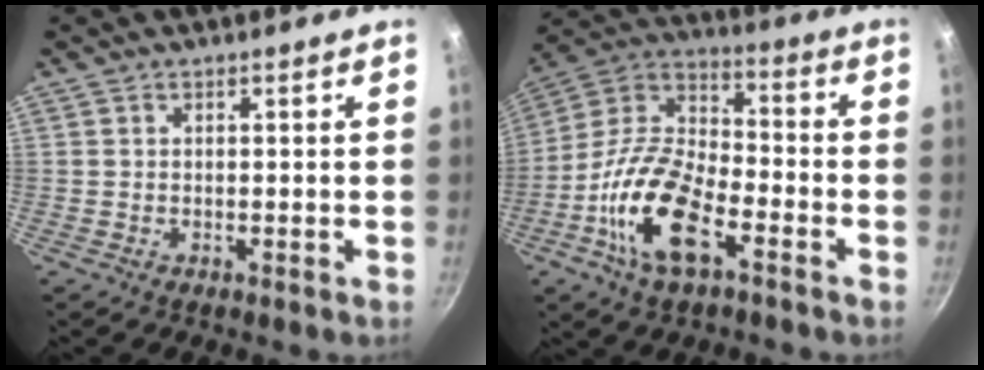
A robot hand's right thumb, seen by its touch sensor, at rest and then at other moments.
{"total": 18.1, "force": [-7.7, 8.7, 13.9], "torque": [-0.256, 0.046, -0.165]}